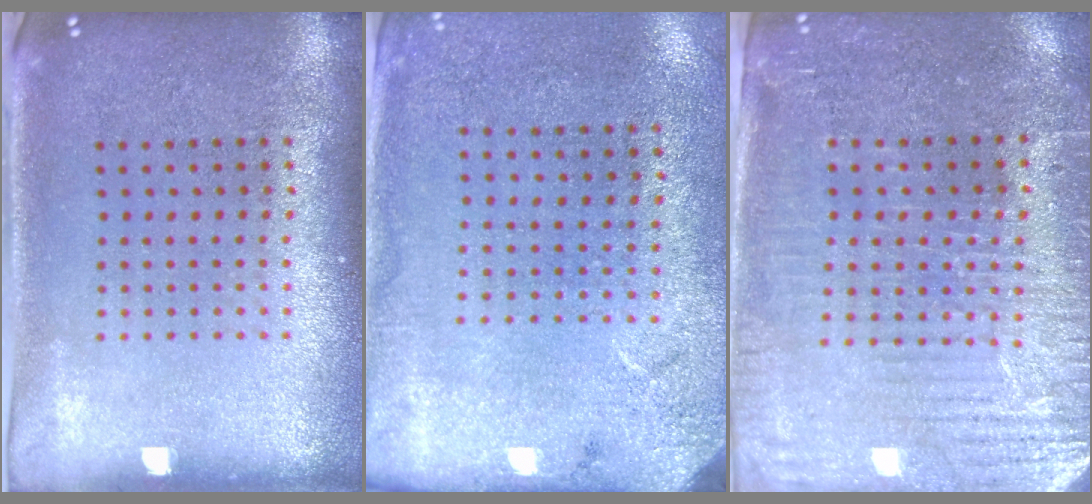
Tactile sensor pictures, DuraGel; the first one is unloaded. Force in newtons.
{"total": 2.6, "press": 2.1, "slide": 1.6}
{"total": 3.7, "press": 3.4, "slide": 1.5}